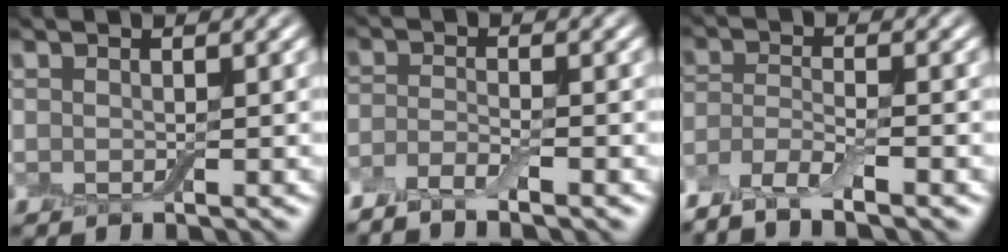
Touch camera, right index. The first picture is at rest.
{"total": 2.6, "force": [-2.1, 0.5, 1.5], "torque": [-0.036, -0.002, -0.051]}
{"total": 4.0, "force": [-3.3, 0.9, 2.1], "torque": [-0.048, -0.006, -0.073]}